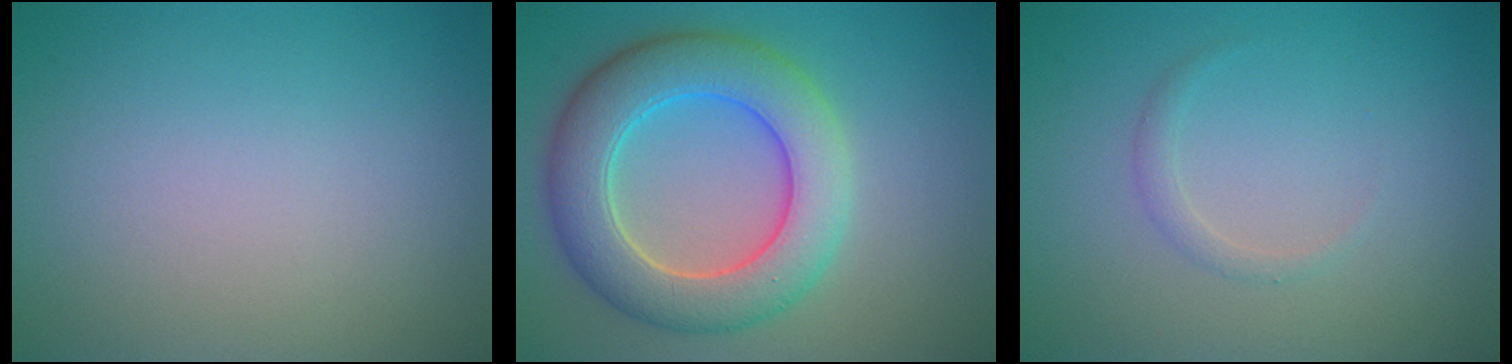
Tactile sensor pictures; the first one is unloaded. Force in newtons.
{"total": 8.0, "press": 8.0, "slide": 0.4}
{"total": 0.9, "press": 0.9, "slide": 0.1}